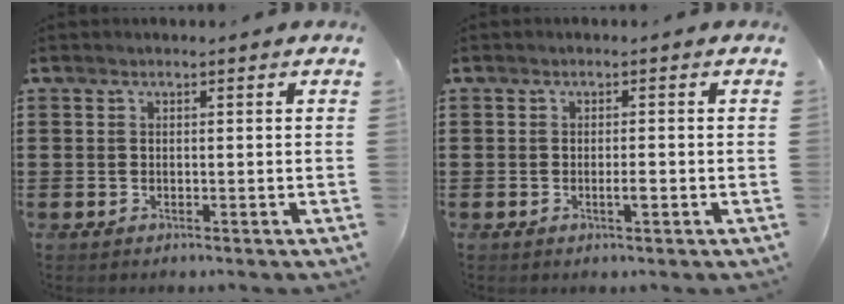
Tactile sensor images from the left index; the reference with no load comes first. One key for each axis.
{"total": 1.6, "fx": -0.4, "fy": 0.3, "fz": 1.5, "tx": -0.027, "ty": -0.002, "tz": -0.006}